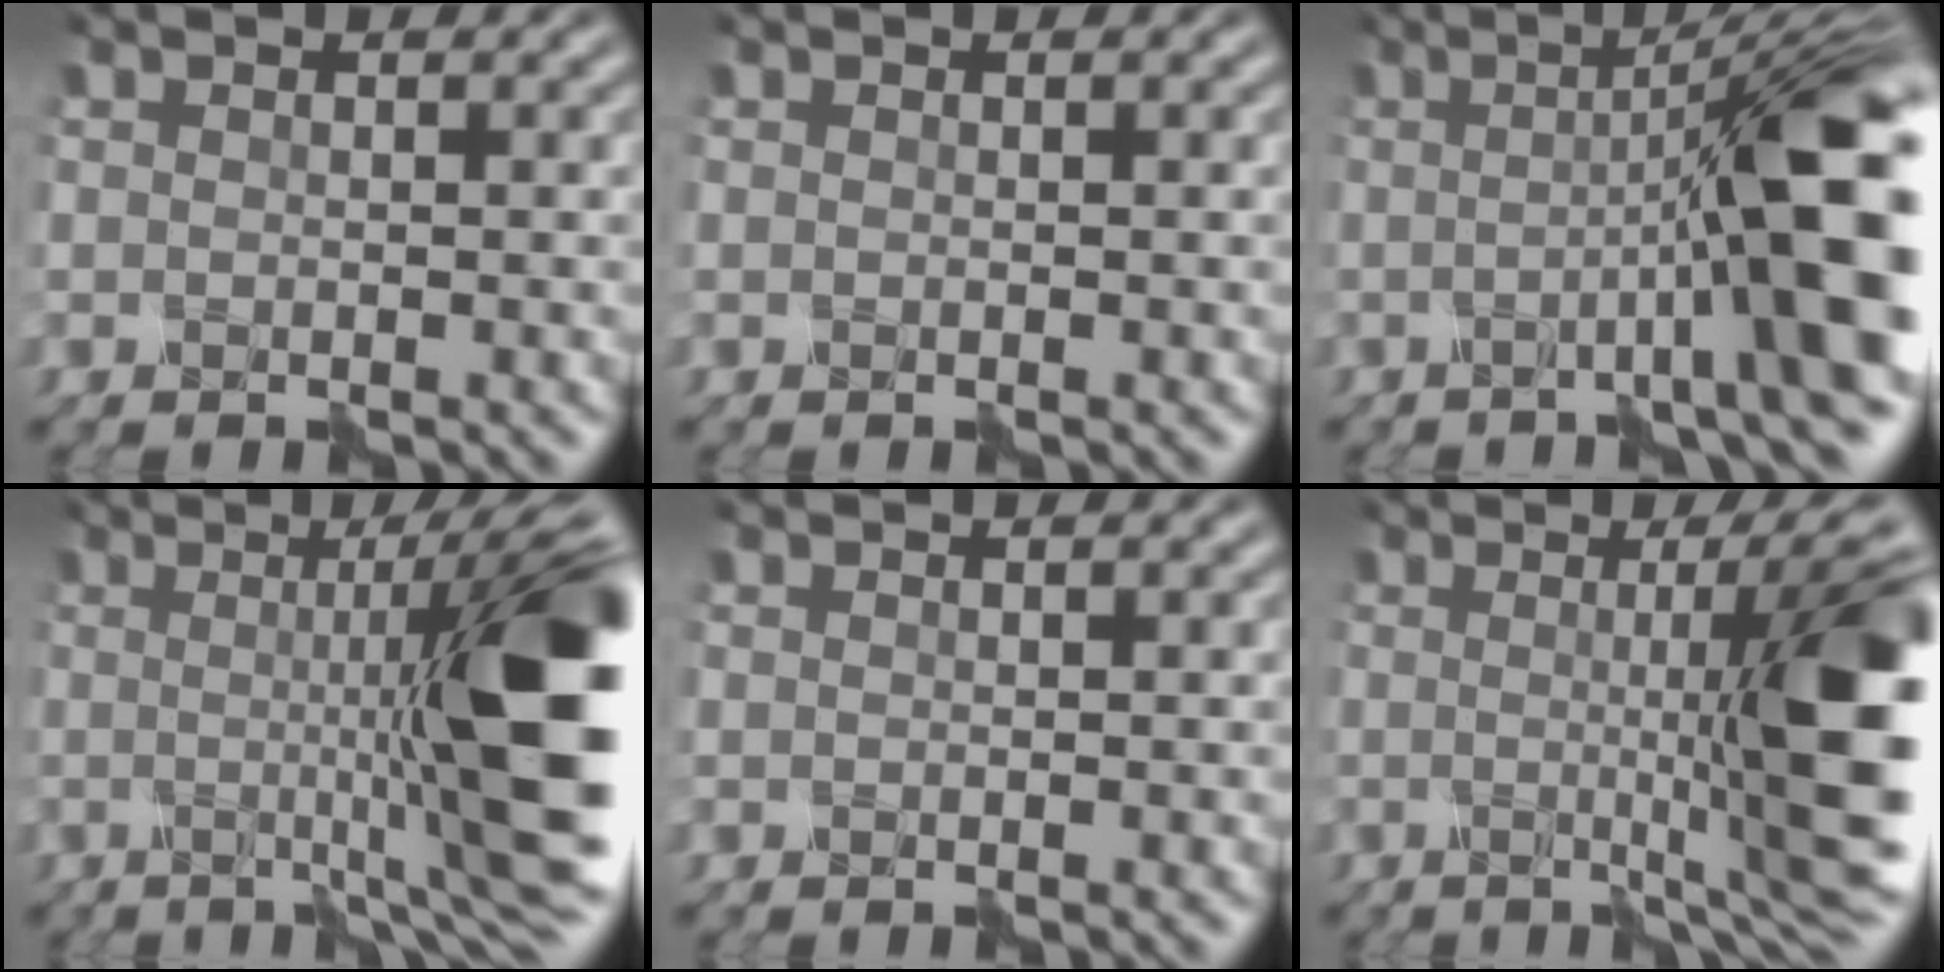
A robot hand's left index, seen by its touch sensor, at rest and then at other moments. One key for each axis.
{"total": 0.0}
{"total": 12.7, "fx": -0.9, "fy": 2.3, "fz": 12.5, "tx": -0.143, "ty": 0.009, "tz": -0.023}
{"total": 14.4, "fx": 0.1, "fy": 3.1, "fz": 14.0, "tx": -0.153, "ty": -0.006, "tz": 0.006}
{"total": 0.0}
{"total": 12.4, "fx": 0.0, "fy": 2.5, "fz": 12.2, "tx": -0.134, "ty": -0.006, "tz": 0.000}